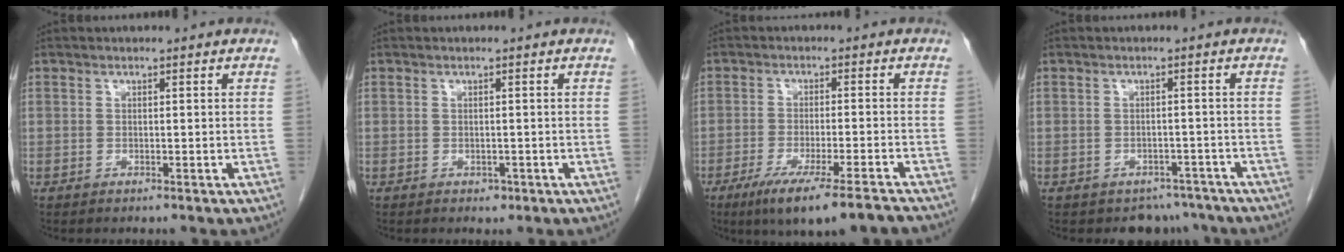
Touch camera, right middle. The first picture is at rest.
{"total": 0.9, "force": [-0.4, 0.7, 0.4], "torque": [-0.006, 0.001, -0.002]}
{"total": 11.8, "force": [-9.0, 0.1, 7.6], "torque": [-0.111, -0.028, -0.141]}
{"total": 4.0, "force": [-3.3, 2.3, 0.0], "torque": [0.012, 0.009, -0.043]}